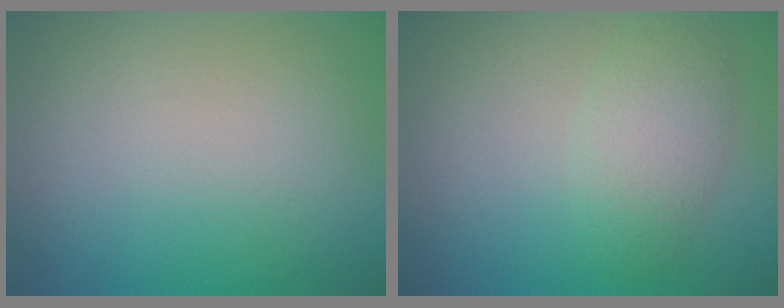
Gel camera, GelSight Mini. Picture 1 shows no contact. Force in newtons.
{"total": 3.1, "press": 3.1, "slide": 0.1}